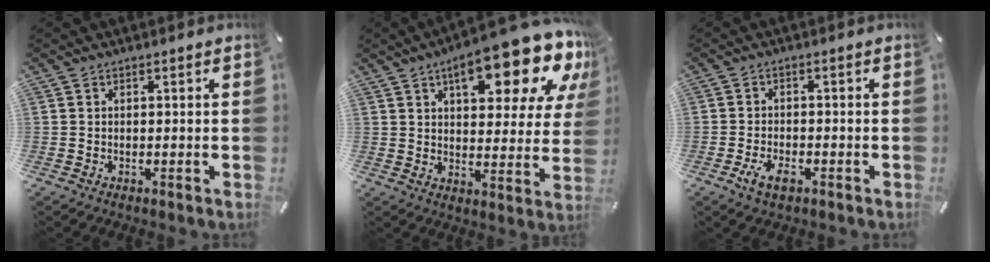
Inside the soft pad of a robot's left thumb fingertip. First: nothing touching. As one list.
[{"total": 21.0, "force": [12.2, 8.7, 14.7], "torque": [-0.181, -0.074, 0.193]}, {"total": 3.9, "force": [-2.1, 1.9, 2.7], "torque": [-0.062, 0.005, -0.041]}]